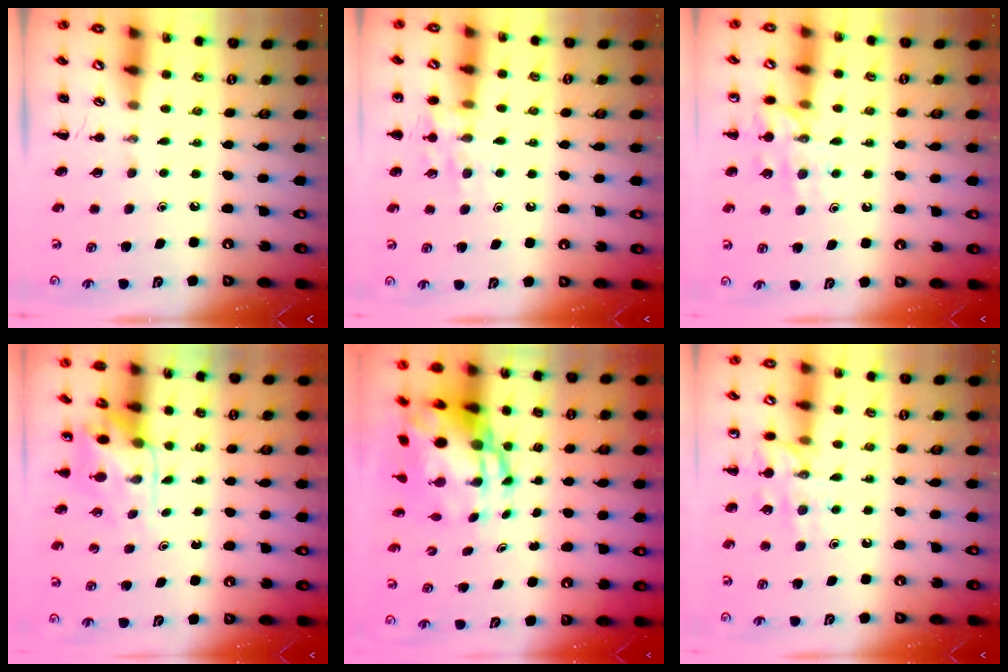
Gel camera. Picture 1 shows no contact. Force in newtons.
{"total": 10.5, "press": 10.4, "slide": 1.6}
{"total": 12.4, "press": 12.3, "slide": 0.8}
{"total": 4.2, "press": 4.0, "slide": 1.0}
{"total": 9.4, "press": 9.1, "slide": 2.6}
{"total": 12.4, "press": 12.3, "slide": 0.8}